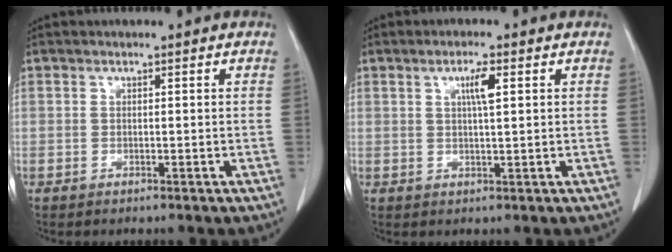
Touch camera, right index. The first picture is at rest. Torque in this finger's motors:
{"motor_torque": [0.20, 0.03, 0.03, 0.04]}